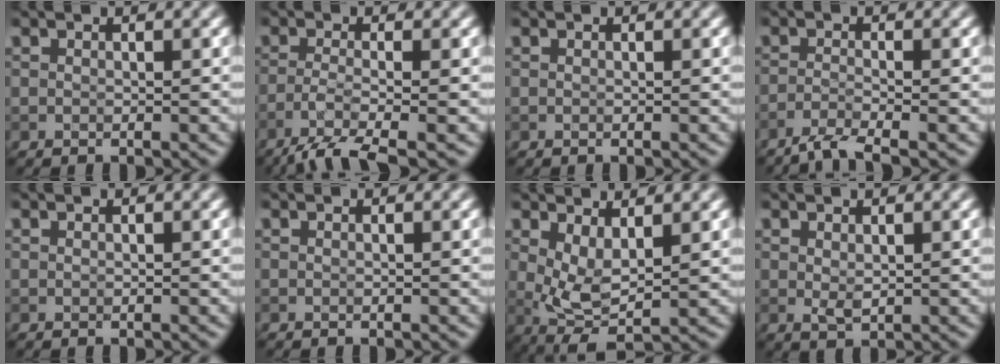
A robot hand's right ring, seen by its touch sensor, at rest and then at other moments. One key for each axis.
{"total": 4.6, "fx": -3.4, "fy": 0.6, "fz": 3.1, "tx": -0.047, "ty": -0.004, "tz": -0.078}
{"total": 0.0}
{"total": 2.9, "fx": -2.5, "fy": 0.1, "fz": 1.5, "tx": -0.024, "ty": -0.005, "tz": -0.065}
{"total": 0.0}
{"total": 0.0}
{"total": 3.7, "fx": 0.7, "fy": 1.1, "fz": 3.4, "tx": -0.067, "ty": -0.009, "tz": 0.016}
{"total": 1.0, "fx": 0.4, "fy": 0.4, "fz": 0.9, "tx": -0.017, "ty": -0.002, "tz": 0.010}